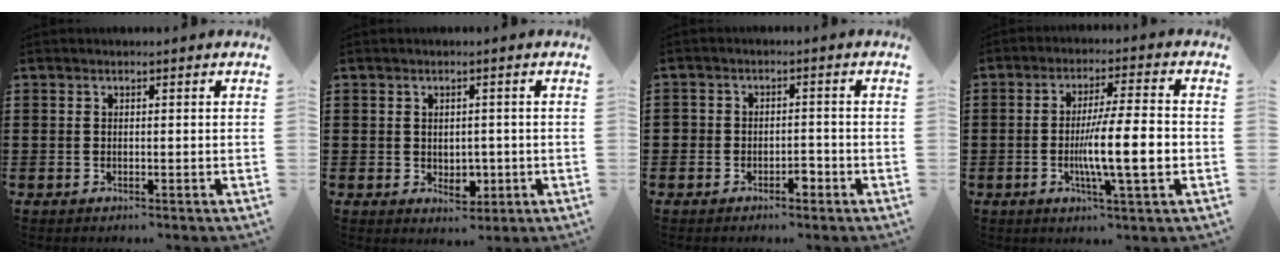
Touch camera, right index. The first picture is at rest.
{"total": 2.8, "force": [-0.1, 2.1, 1.8], "torque": [-0.031, 0.002, -0.004]}
{"total": 2.5, "force": [-1.8, 1.4, 0.9], "torque": [-0.022, 0.005, -0.038]}
{"total": 10.5, "force": [-2.0, 1.5, 10.2], "torque": [-0.174, -0.011, -0.037]}